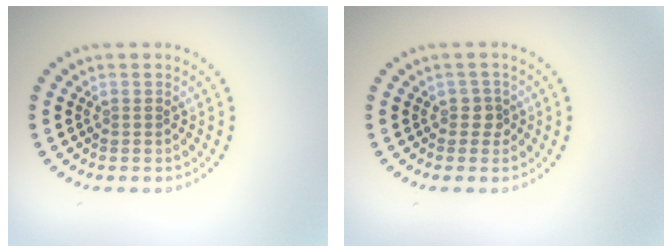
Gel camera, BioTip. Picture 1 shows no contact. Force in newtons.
{"total": 1.2, "press": 1.0, "slide": 0.6}